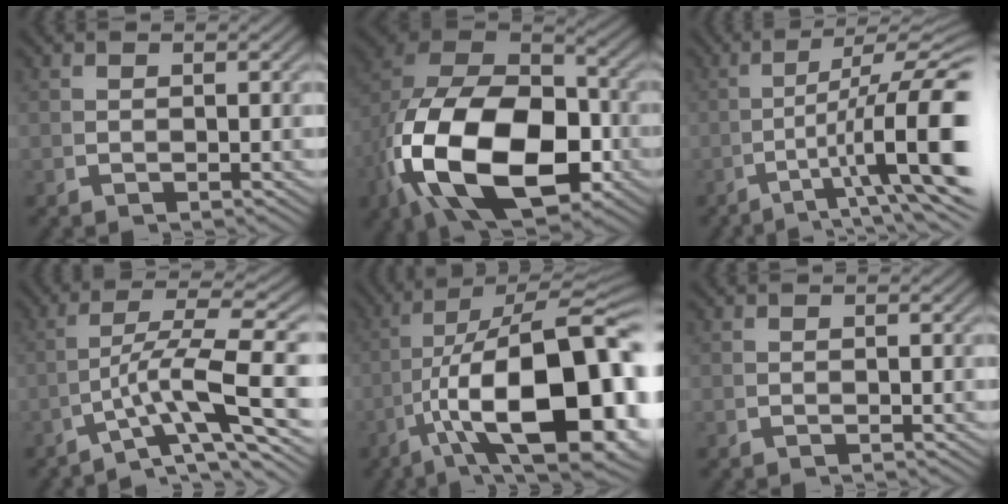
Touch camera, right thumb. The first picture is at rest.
{"total": 20.4, "force": [-2.0, 13.1, 15.5], "torque": [-0.354, -0.084, 0.012]}
{"total": 10.0, "force": [-1.3, 3.9, 9.1], "torque": [-0.150, -0.022, -0.006]}
{"total": 7.4, "force": [-2.1, 2.6, 6.6], "torque": [-0.125, -0.025, -0.016]}
{"total": 19.6, "force": [-3.0, 10.0, 16.6], "torque": [-0.302, -0.090, 0.013]}
{"total": 0.0}